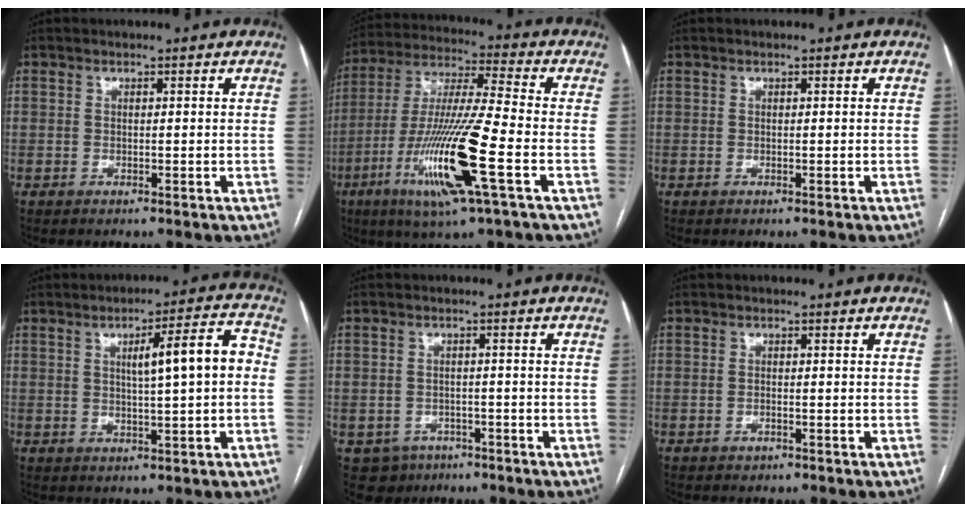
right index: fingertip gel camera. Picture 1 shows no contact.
{"total": 17.5, "force": [-6.3, 0.1, 16.3], "torque": [-0.335, -0.024, -0.120]}
{"total": 0.0}
{"total": 8.5, "force": [0.8, 0.8, 8.5], "torque": [-0.123, 0.020, 0.012]}
{"total": 4.8, "force": [-2.4, 4.2, 0.4], "torque": [0.000, 0.009, -0.032]}
{"total": 0.5, "force": [-0.4, 0.3, 0.2], "torque": [-0.003, 0.000, -0.007]}